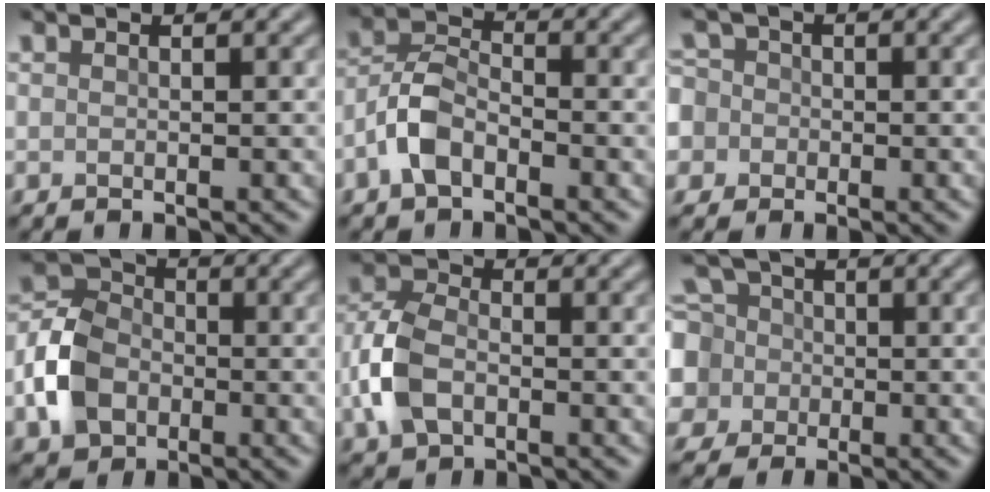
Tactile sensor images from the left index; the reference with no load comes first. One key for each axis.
{"total": 3.8, "fx": -2.0, "fy": 2.1, "fz": 2.5, "tx": -0.048, "ty": 0.011, "tz": -0.050}
{"total": 6.6, "fx": -1.6, "fy": 6.0, "fz": 2.2, "tx": -0.055, "ty": 0.018, "tz": -0.067}
{"total": 5.7, "fx": -1.9, "fy": 4.4, "fz": 3.1, "tx": -0.065, "ty": 0.005, "tz": -0.049}
{"total": 5.5, "fx": -1.6, "fy": 3.6, "fz": 3.7, "tx": -0.093, "ty": 0.002, "tz": -0.041}
{"total": 7.4, "fx": -0.7, "fy": 6.9, "fz": 2.5, "tx": -0.071, "ty": 0.017, "tz": -0.044}